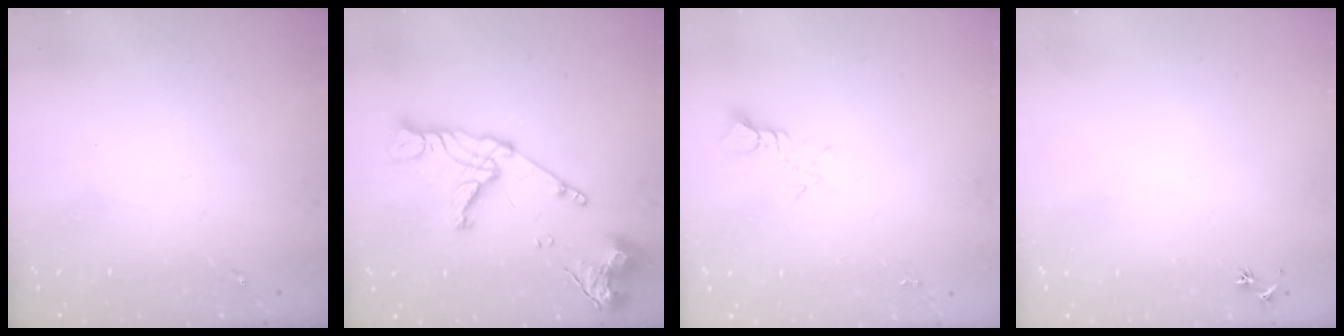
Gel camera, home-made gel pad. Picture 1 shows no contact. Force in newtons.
{"total": 17.1, "press": 17.0, "slide": 1.9}
{"total": 3.8, "press": 3.8, "slide": 0.4}
{"total": 2.5, "press": 2.5, "slide": 0.3}